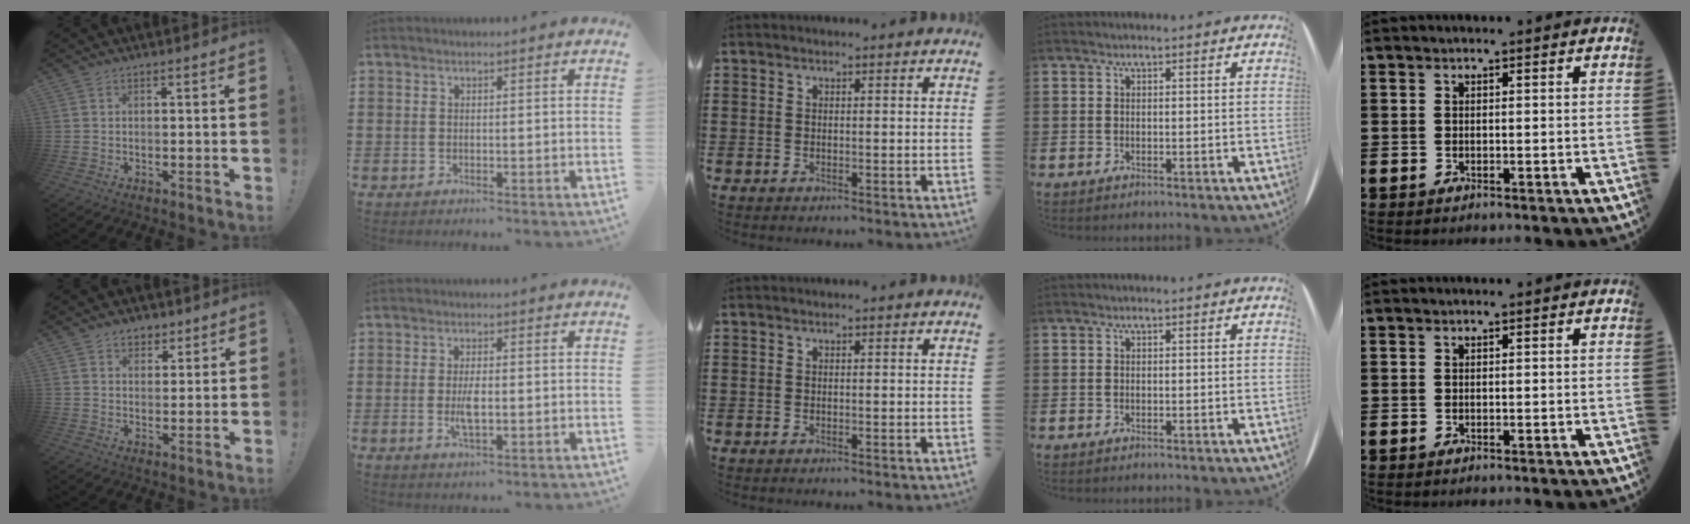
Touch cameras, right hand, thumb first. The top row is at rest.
{"thumb": {"total": 4.7, "force": [3.3, 3.2, 0.8], "torque": [-0.002, -0.020, 0.059]}, "index": {"total": 3.9, "force": [-0.6, 1.4, 3.6], "torque": [-0.072, -0.001, -0.013]}}